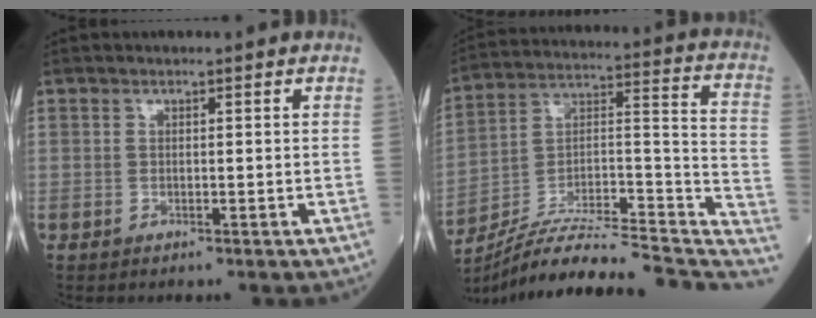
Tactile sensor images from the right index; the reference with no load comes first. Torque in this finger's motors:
{"motor_torque": [-0.93, -1.21, -0.74, -0.12]}